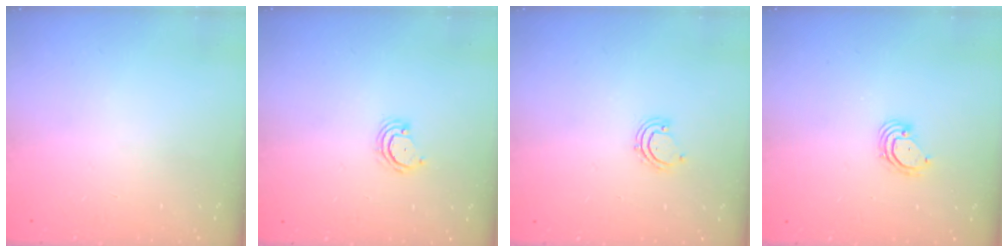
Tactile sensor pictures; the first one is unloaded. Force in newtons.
{"total": 3.6, "press": 3.6, "slide": 0.4}
{"total": 3.5, "press": 3.5, "slide": 0.3}
{"total": 3.8, "press": 3.8, "slide": 0.1}